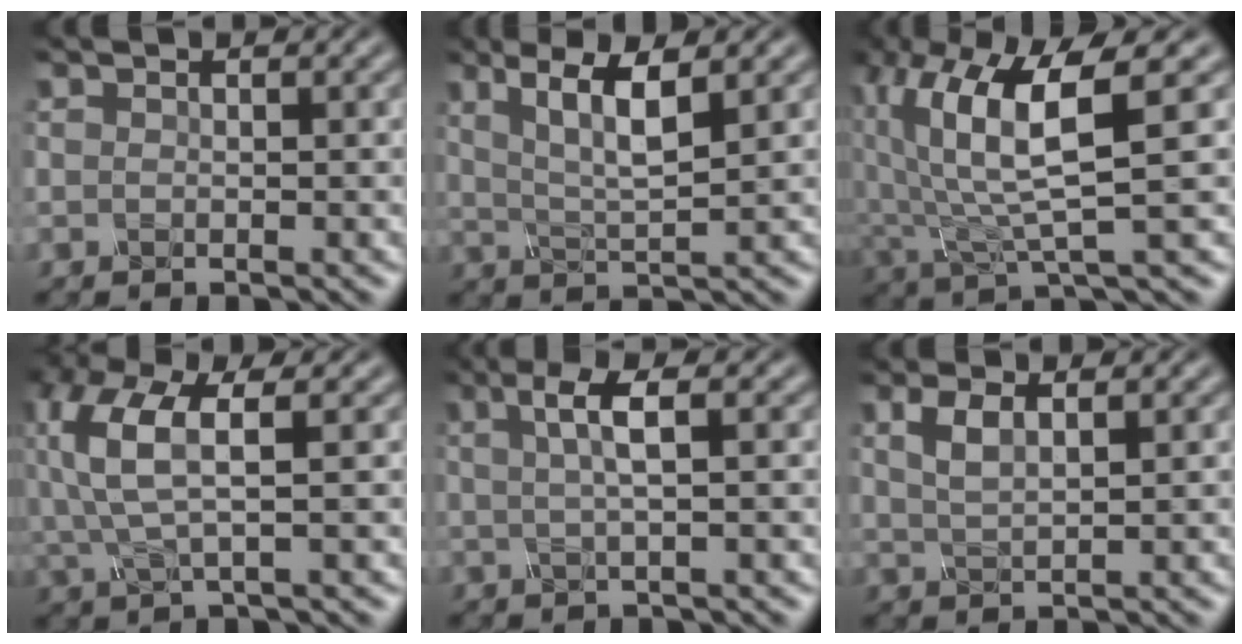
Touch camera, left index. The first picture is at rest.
{"total": 5.0, "force": [1.9, 1.2, 4.5], "torque": [-0.085, -0.005, 0.035]}
{"total": 8.3, "force": [1.7, 2.4, 7.7], "torque": [-0.161, 0.001, 0.031]}
{"total": 5.5, "force": [0.9, 2.1, 5.0], "torque": [-0.129, 0.006, 0.016]}
{"total": 3.3, "force": [0.6, 0.7, 3.1], "torque": [-0.053, 0.004, 0.010]}
{"total": 2.5, "force": [0.9, 0.9, 2.1], "torque": [-0.049, 0.000, 0.020]}